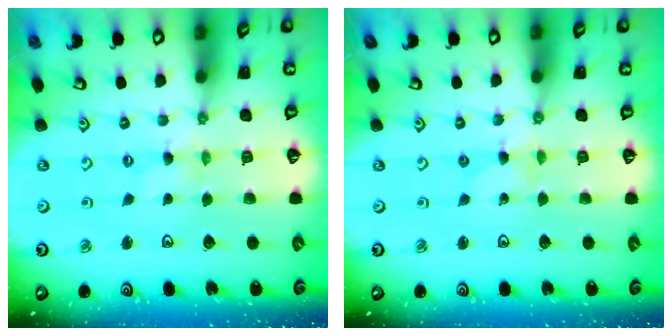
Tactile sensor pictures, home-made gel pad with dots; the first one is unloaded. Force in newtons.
{"total": 0.8, "press": 0.8, "slide": 0.1}